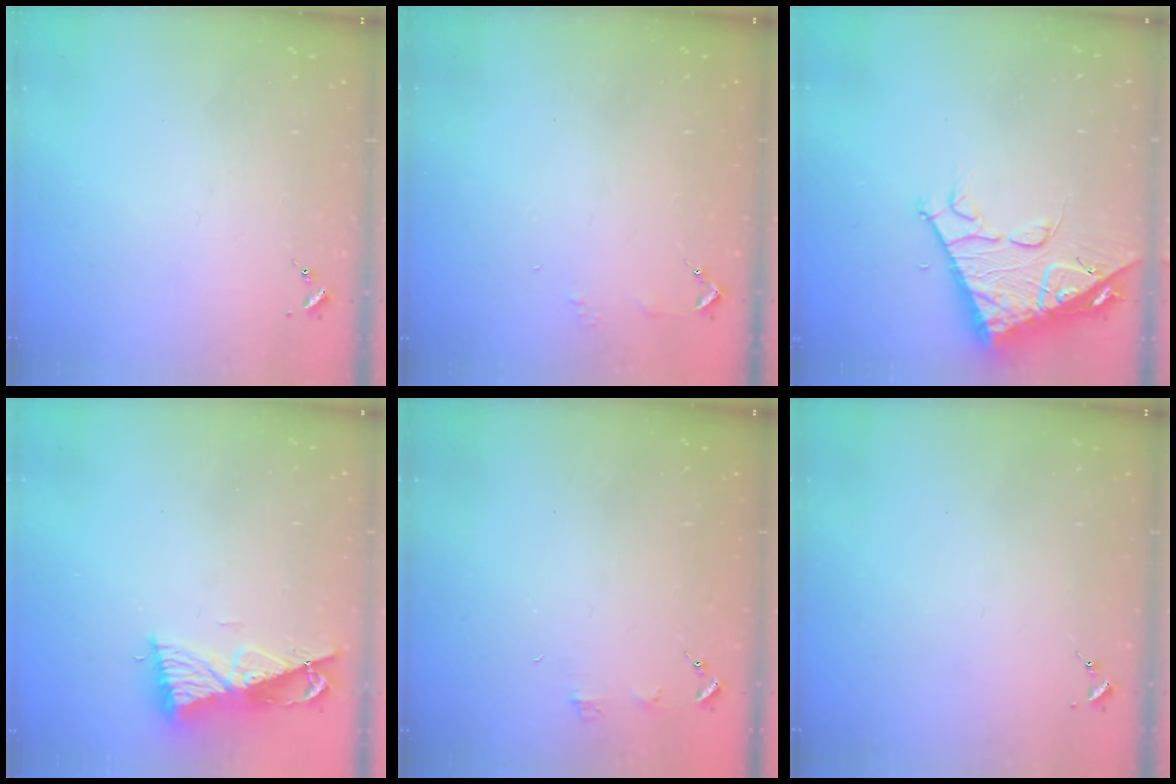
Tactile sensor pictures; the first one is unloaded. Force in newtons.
{"total": 2.9, "press": 2.8, "slide": 0.3}
{"total": 13.9, "press": 13.8, "slide": 1.4}
{"total": 8.5, "press": 8.4, "slide": 1.0}
{"total": 3.9, "press": 3.8, "slide": 0.5}
{"total": 0.0}